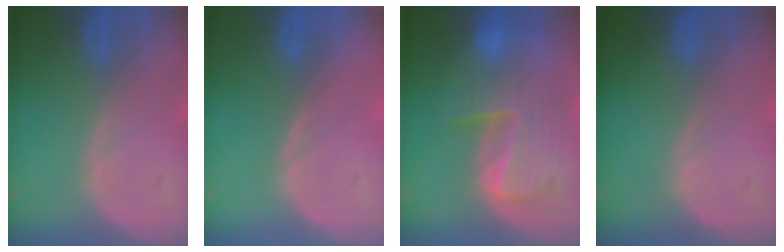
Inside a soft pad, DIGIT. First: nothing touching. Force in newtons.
{"total": 0.0}
{"total": 9.8, "press": 8.5, "slide": 4.9}
{"total": 0.0}